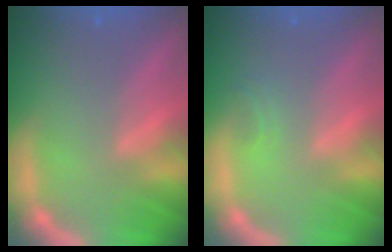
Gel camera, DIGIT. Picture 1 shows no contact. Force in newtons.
{"total": 0.9}